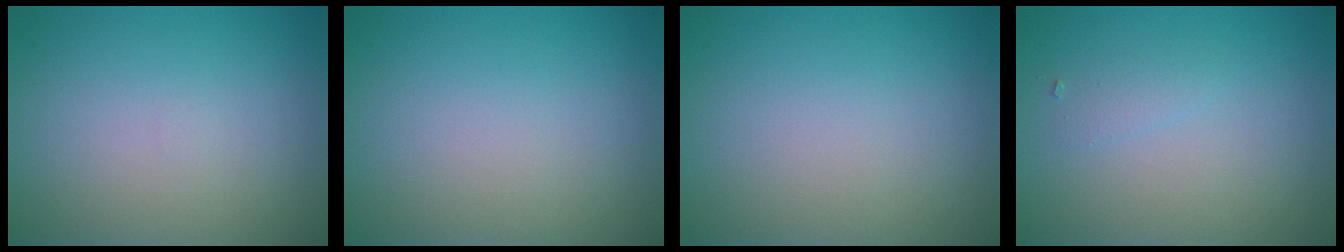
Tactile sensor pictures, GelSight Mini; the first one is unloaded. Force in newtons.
{"total": 0.0}
{"total": 0.0}
{"total": 0.8, "press": 0.8, "slide": 0.0}